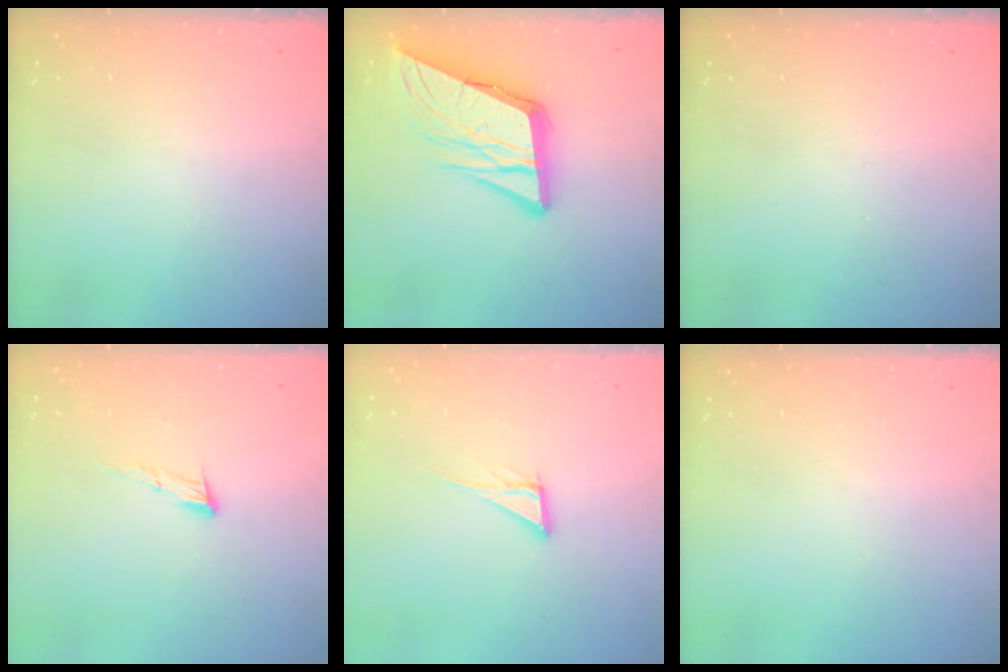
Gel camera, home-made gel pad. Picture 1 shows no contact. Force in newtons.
{"total": 12.9, "press": 12.7, "slide": 2.0}
{"total": 0.0}
{"total": 8.5, "press": 8.4, "slide": 1.5}
{"total": 6.1, "press": 6.1, "slide": 0.3}
{"total": 0.0}